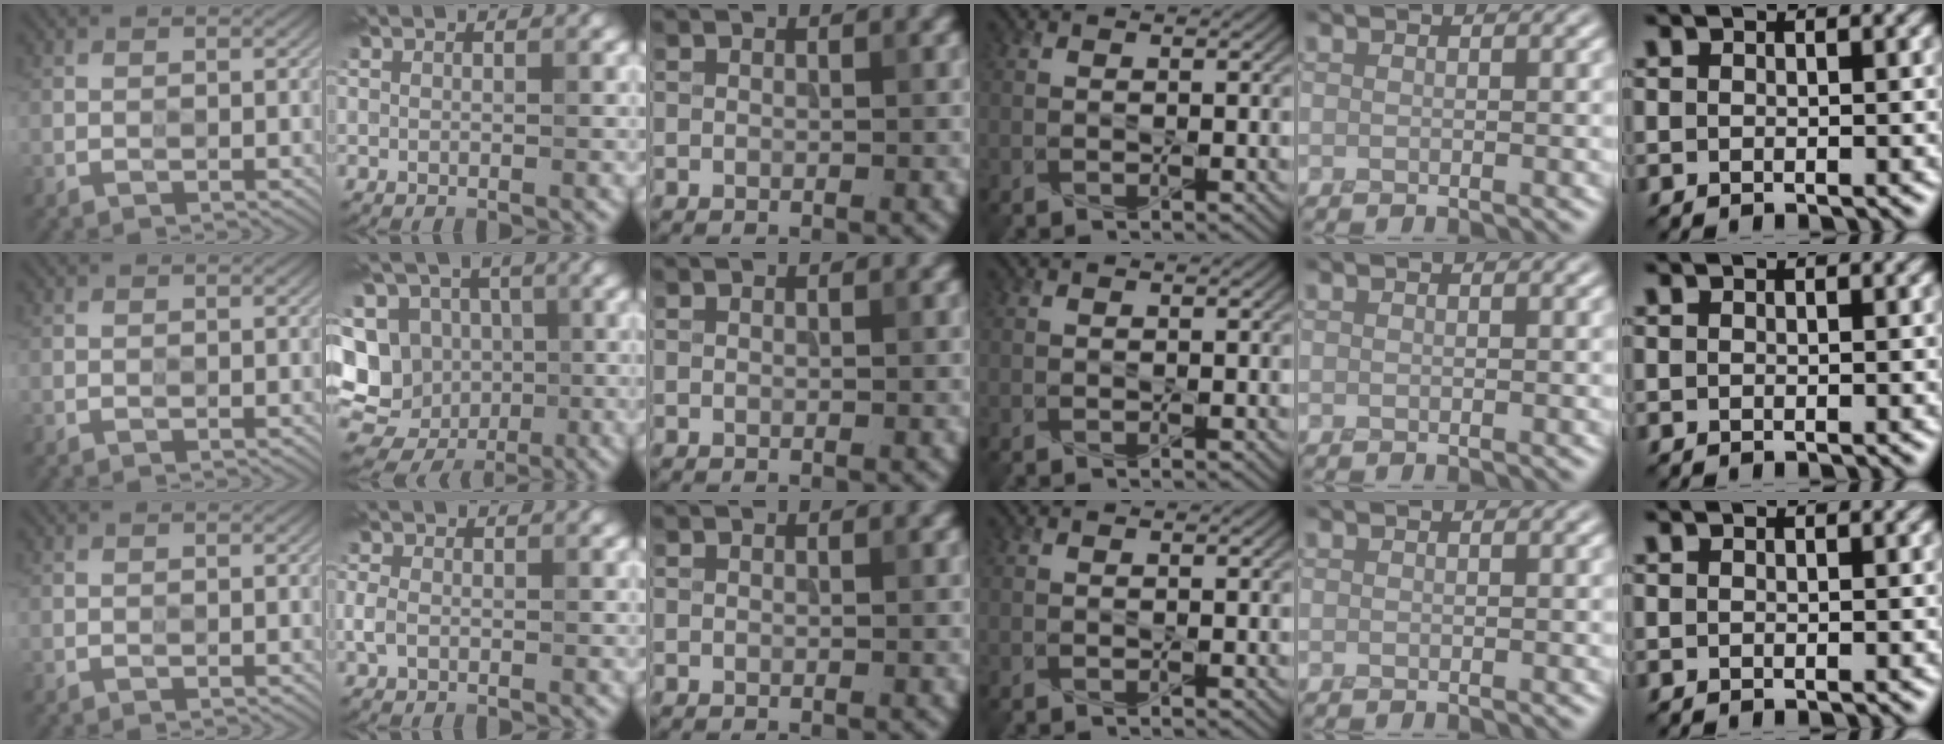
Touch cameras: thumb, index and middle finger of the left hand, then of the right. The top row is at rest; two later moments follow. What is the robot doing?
{"motion": "press", "object": "toy piano key"}